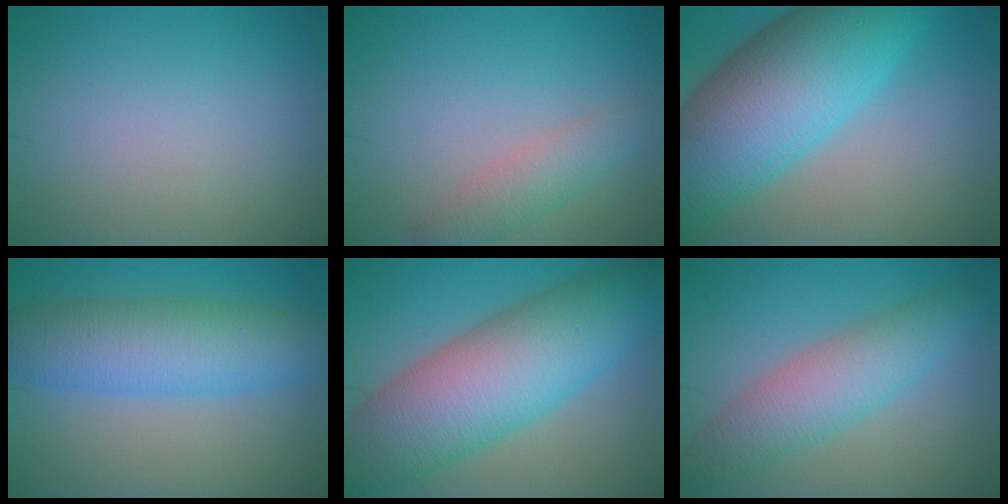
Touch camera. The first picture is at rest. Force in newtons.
{"total": 2.7, "press": 2.7, "slide": 0.0}
{"total": 13.7, "press": 13.7, "slide": 0.3}
{"total": 7.9, "press": 7.9, "slide": 0.1}
{"total": 12.4, "press": 12.4, "slide": 0.4}
{"total": 5.5, "press": 5.5, "slide": 0.2}